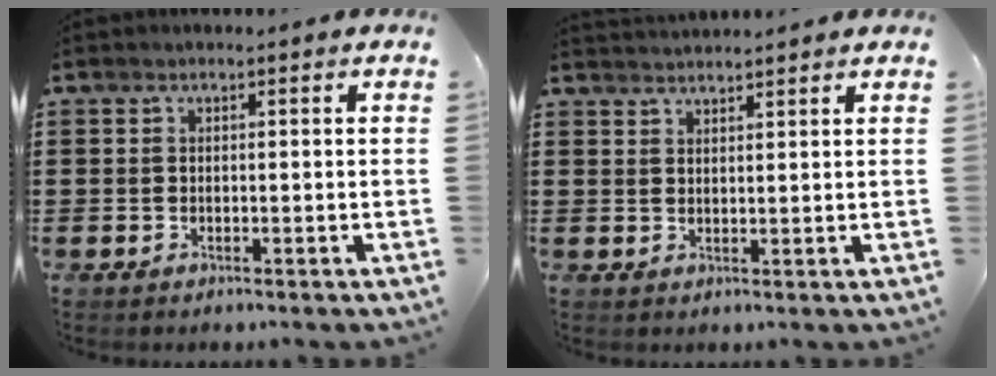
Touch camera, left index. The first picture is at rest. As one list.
[{"total": 2.1, "force": [2.1, -0.1, 0.0], "torque": [-0.005, -0.002, 0.040]}]